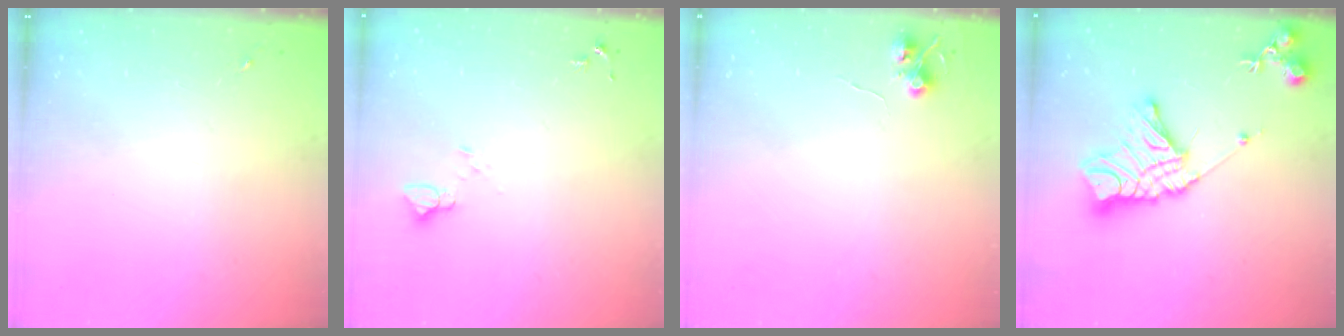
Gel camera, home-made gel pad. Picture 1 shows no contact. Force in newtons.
{"total": 3.9, "press": 3.9, "slide": 0.4}
{"total": 5.5, "press": 5.5, "slide": 0.5}
{"total": 17.0, "press": 16.9, "slide": 1.3}